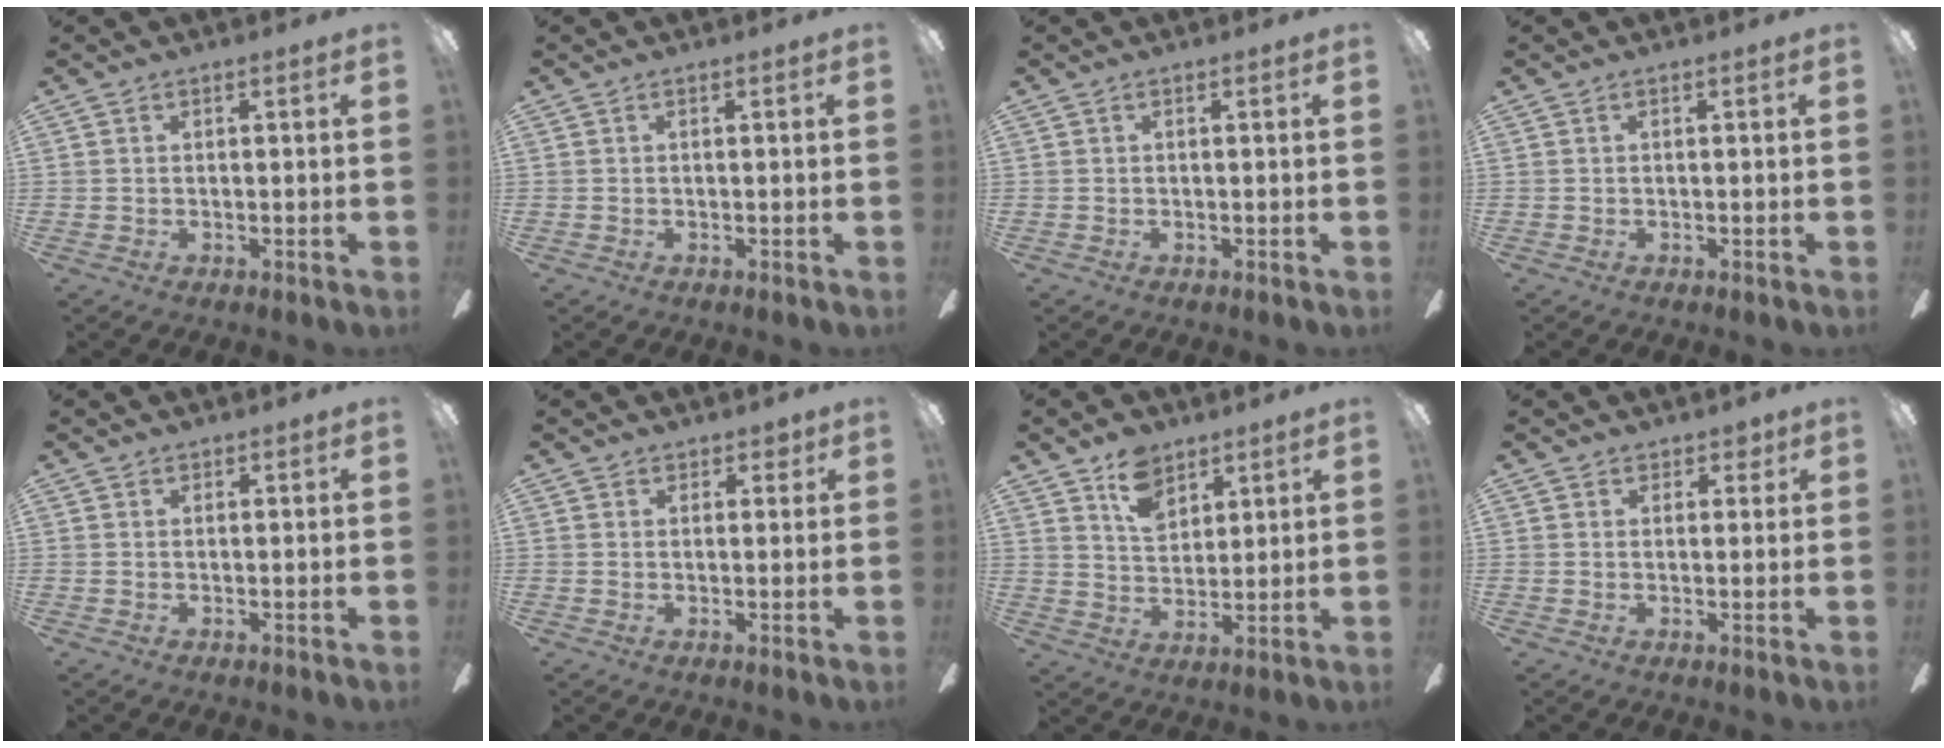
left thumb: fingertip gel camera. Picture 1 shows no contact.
{"total": 0.0}
{"total": 0.0}
{"total": 0.0}
{"total": 0.8, "force": [0.6, 0.5, 0.0], "torque": [0.007, -0.001, 0.009]}
{"total": 2.3, "force": [1.4, 1.7, 0.6], "torque": [0.003, 0.001, 0.023]}
{"total": 9.3, "force": [6.2, 5.9, 3.6], "torque": [-0.053, -0.023, 0.114]}
{"total": 2.6, "force": [1.7, 1.9, 0.5], "torque": [0.001, 0.001, 0.029]}